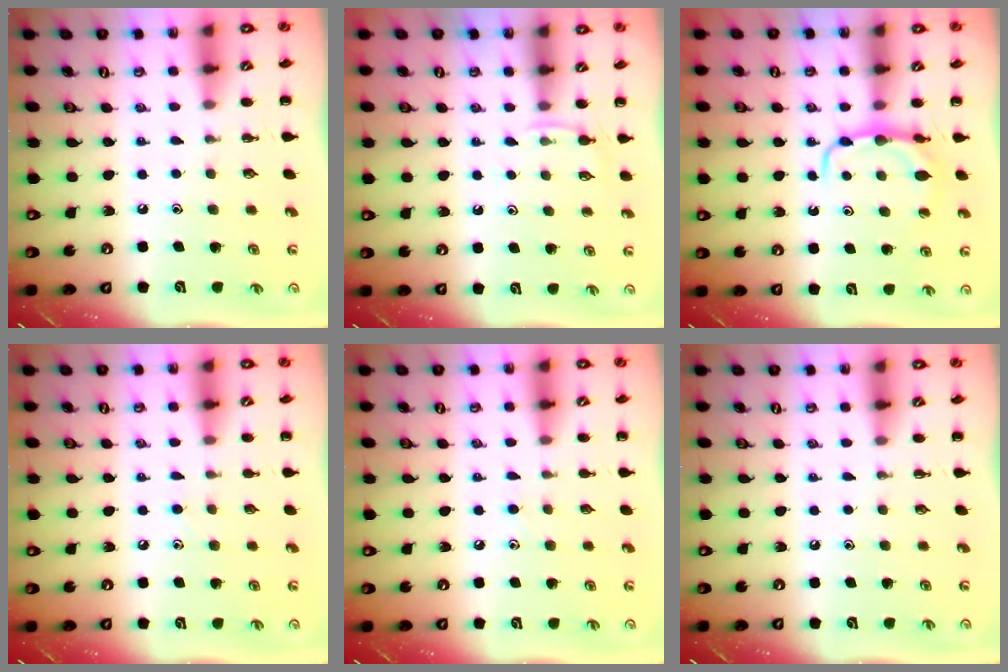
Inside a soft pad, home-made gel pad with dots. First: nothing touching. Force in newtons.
{"total": 4.0, "press": 3.8, "slide": 1.3}
{"total": 7.2, "press": 7.1, "slide": 0.8}
{"total": 4.0, "press": 3.7, "slide": 1.6}
{"total": 4.0, "press": 3.7, "slide": 1.6}
{"total": 0.0}